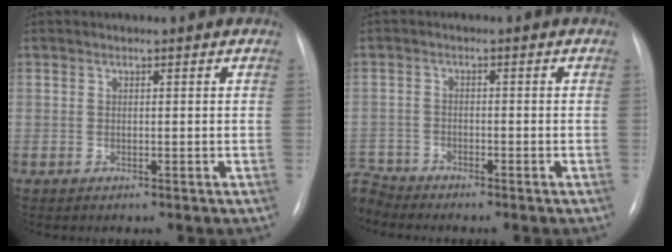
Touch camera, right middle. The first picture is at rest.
{"total": 4.4, "force": [-4.3, 0.5, -0.4], "torque": [0.010, -0.007, -0.085]}